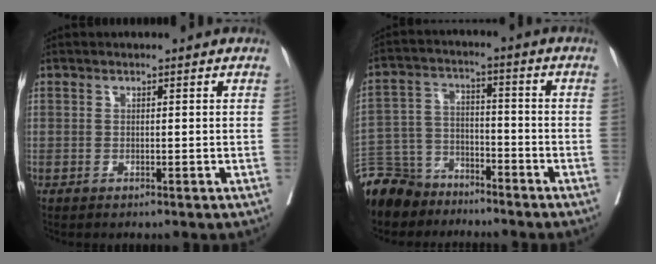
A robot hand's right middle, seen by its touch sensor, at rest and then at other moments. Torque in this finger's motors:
{"motor_torque": [1.06, -1.08, 0.68, 0.15]}